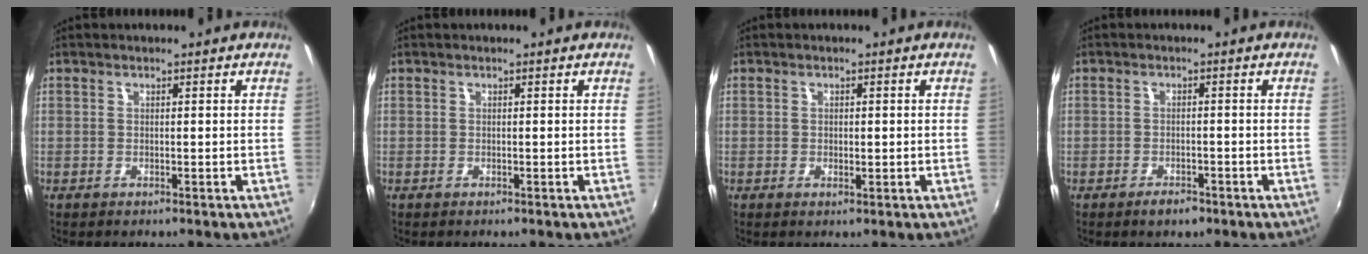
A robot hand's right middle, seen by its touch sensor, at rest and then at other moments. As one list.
[{"total": 0.0}, {"total": 1.0, "force": [-0.2, 0.6, 0.8], "torque": [-0.014, 0.000, -0.002]}, {"total": 2.6, "force": [-1.9, 1.4, 1.1], "torque": [-0.021, 0.002, -0.028]}]